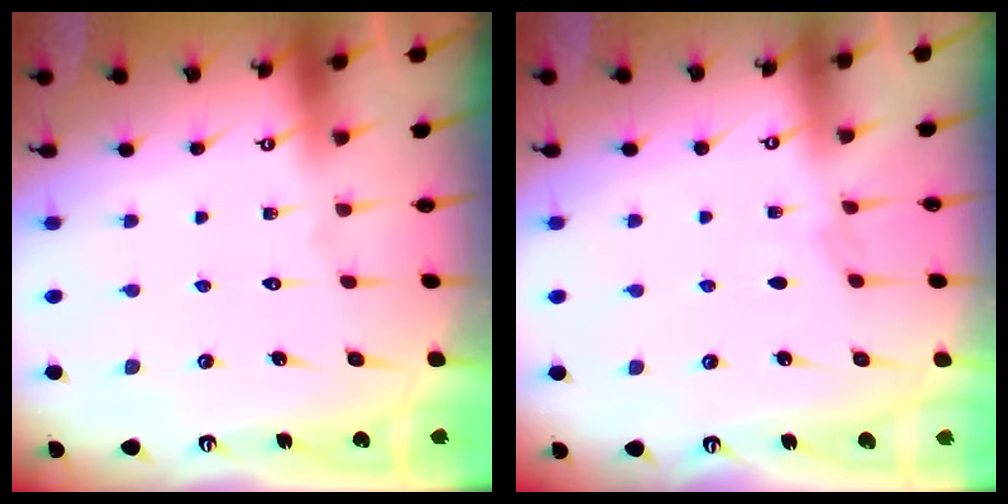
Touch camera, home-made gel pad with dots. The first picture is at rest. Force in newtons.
{"total": 2.3, "press": 2.3, "slide": 0.5}